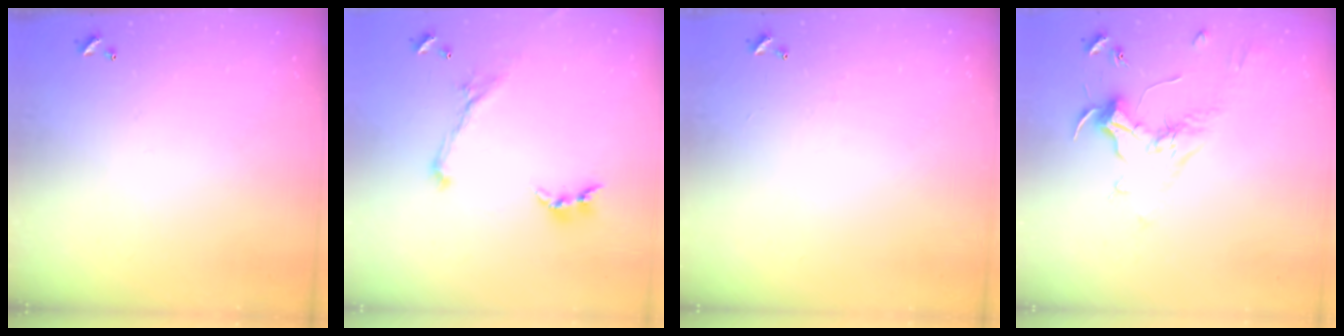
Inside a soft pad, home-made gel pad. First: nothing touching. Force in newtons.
{"total": 0.0}
{"total": 2.6, "press": 2.6, "slide": 0.4}
{"total": 2.0, "press": 1.9, "slide": 0.7}